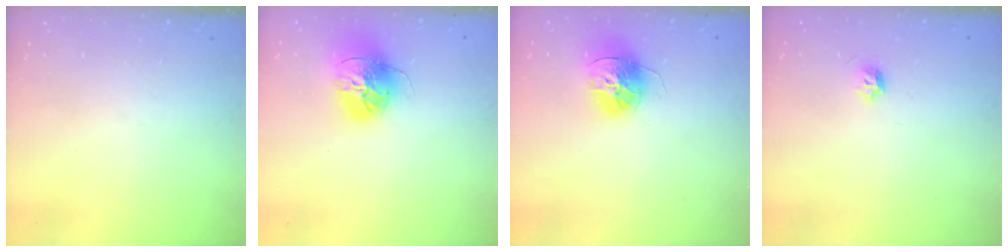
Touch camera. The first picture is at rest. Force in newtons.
{"total": 16.8, "press": 16.7, "slide": 1.9}
{"total": 14.6, "press": 14.5, "slide": 1.3}
{"total": 3.7, "press": 3.6, "slide": 0.9}